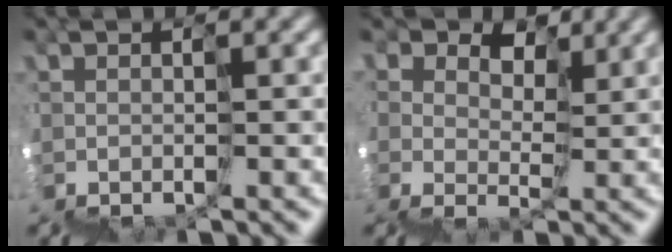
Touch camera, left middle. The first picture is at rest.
{"total": 4.7, "force": [3.1, 3.3, 1.2], "torque": [-0.006, 0.017, 0.065]}